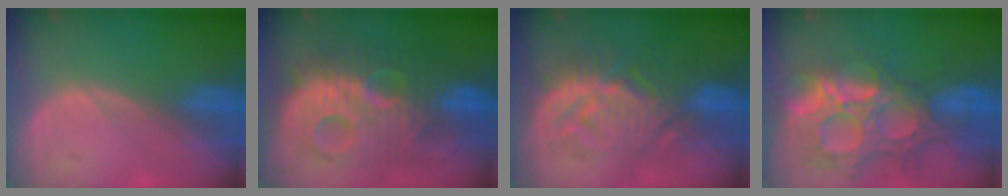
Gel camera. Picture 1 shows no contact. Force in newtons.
{"total": 12.5, "press": 12.5, "slide": 1.0}
{"total": 9.4, "press": 9.3, "slide": 1.4}
{"total": 14.5, "press": 12.1, "slide": 7.9}